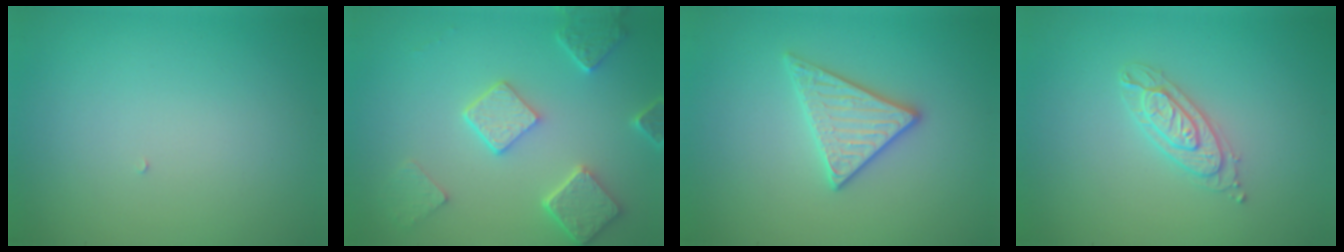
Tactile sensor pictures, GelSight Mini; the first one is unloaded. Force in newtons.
{"total": 5.2, "press": 4.0, "slide": 3.2}
{"total": 2.9, "press": 2.8, "slide": 0.7}
{"total": 2.3, "press": 2.3, "slide": 0.4}